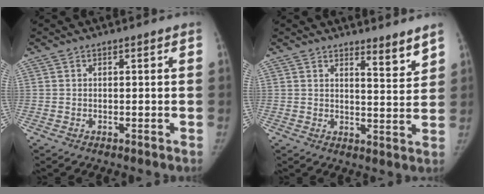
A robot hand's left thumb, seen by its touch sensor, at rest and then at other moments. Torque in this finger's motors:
{"motor_torque": [-0.04, -0.04, 0.42, -0.21, 0.00]}